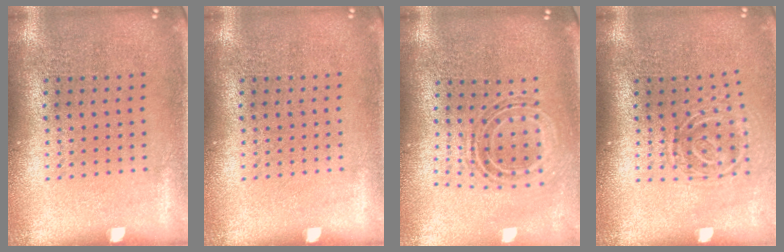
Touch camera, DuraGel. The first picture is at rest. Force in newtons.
{"total": 0.0}
{"total": 0.8, "press": 0.8, "slide": 0.3}
{"total": 1.6, "press": 1.1, "slide": 1.2}